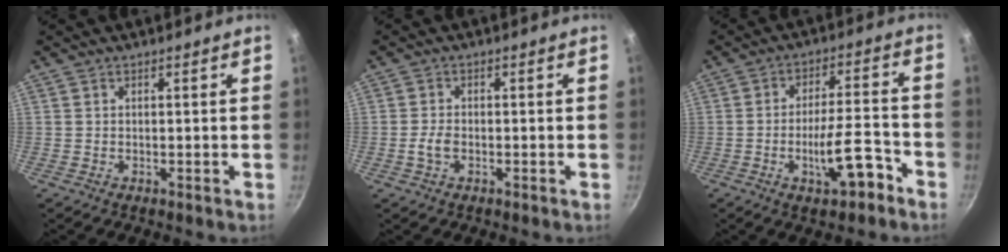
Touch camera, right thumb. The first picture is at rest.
{"total": 2.6, "force": [-0.8, 1.6, 2.0], "torque": [-0.042, 0.011, -0.018]}
{"total": 10.4, "force": [-5.0, 3.3, 8.5], "torque": [-0.119, 0.039, -0.073]}